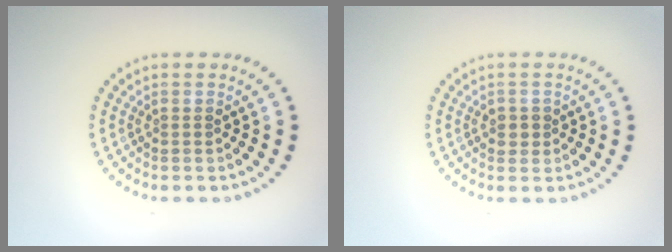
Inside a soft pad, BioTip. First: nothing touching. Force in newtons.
{"total": 1.2, "press": 1.1, "slide": 0.5}